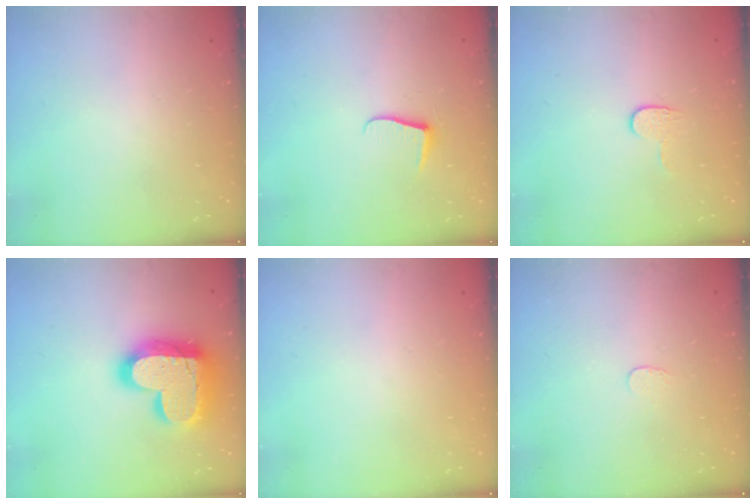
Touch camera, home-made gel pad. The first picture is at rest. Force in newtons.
{"total": 5.9, "press": 5.9, "slide": 0.6}
{"total": 3.8, "press": 3.8, "slide": 0.4}
{"total": 23.4, "press": 23.3, "slide": 1.7}
{"total": 0.0}
{"total": 2.6, "press": 2.6, "slide": 0.2}